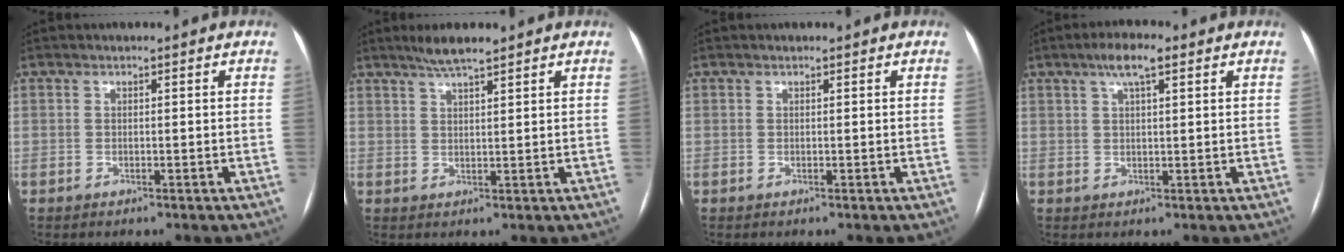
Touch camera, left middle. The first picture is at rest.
{"total": 4.4, "force": [3.5, 0.3, 2.5], "torque": [-0.051, 0.009, 0.064]}
{"total": 0.0}
{"total": 4.7, "force": [2.7, 1.0, 3.7], "torque": [-0.072, 0.014, 0.046]}